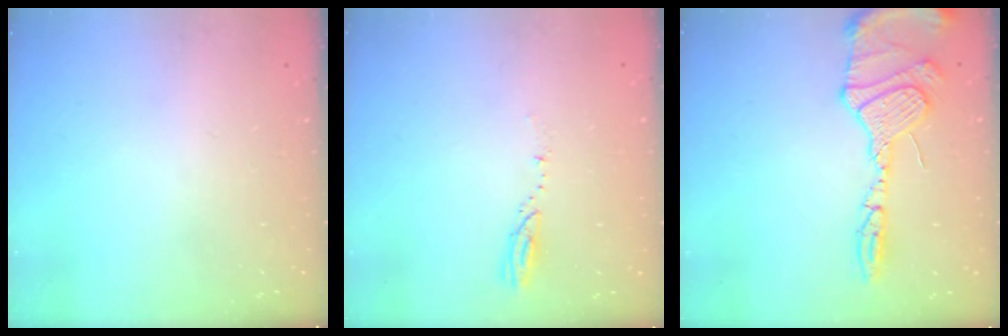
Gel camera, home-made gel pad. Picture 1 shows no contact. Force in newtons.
{"total": 3.4, "press": 3.4, "slide": 0.4}
{"total": 25.6, "press": 19.4, "slide": 16.7}